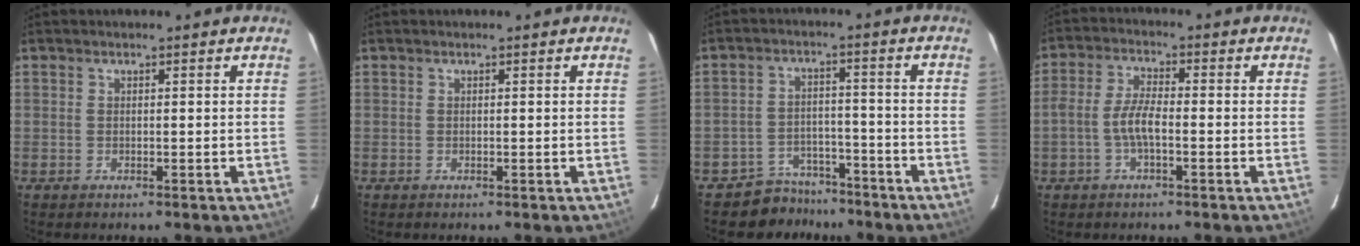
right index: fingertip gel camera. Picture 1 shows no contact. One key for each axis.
{"total": 0.0}
{"total": 7.4, "fx": -6.1, "fy": 4.1, "fz": 0.0, "tx": -0.015, "ty": 0.026, "tz": -0.091}
{"total": 5.1, "fx": -1.6, "fy": 1.4, "fz": 4.6, "tx": -0.100, "ty": 0.010, "tz": -0.033}